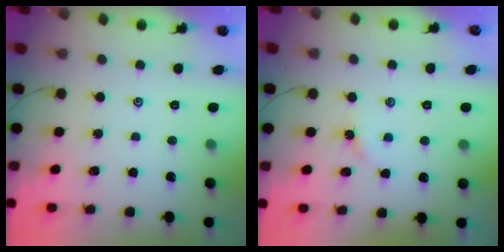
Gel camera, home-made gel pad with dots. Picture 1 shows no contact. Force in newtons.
{"total": 1.9, "press": 1.9, "slide": 0.3}